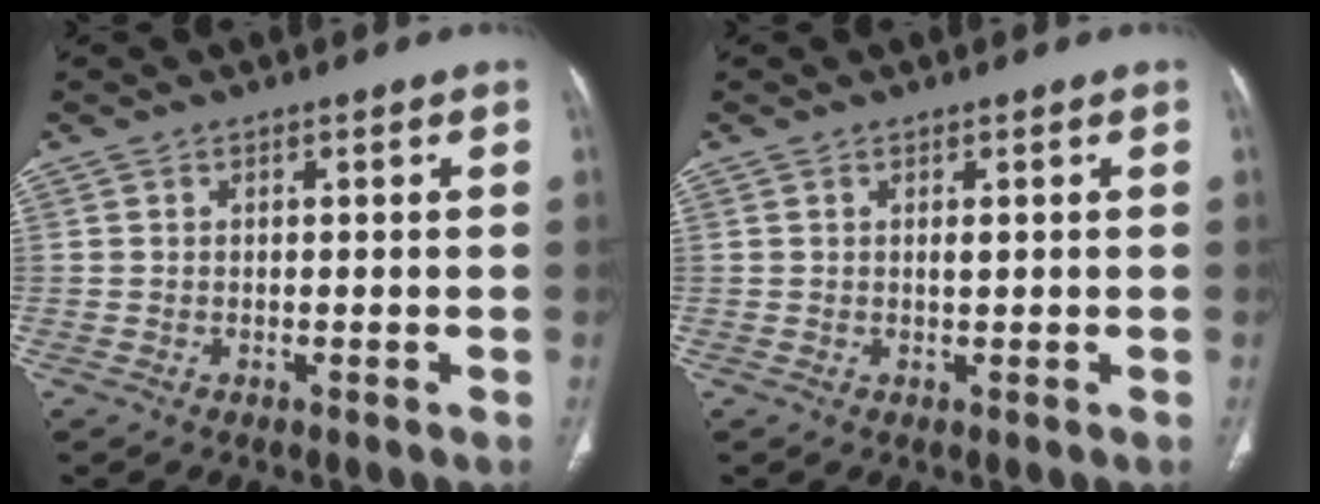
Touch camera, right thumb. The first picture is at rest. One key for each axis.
{"total": 1.1, "fx": 0.3, "fy": 0.4, "fz": 0.9, "tx": -0.016, "ty": -0.001, "tz": 0.004}